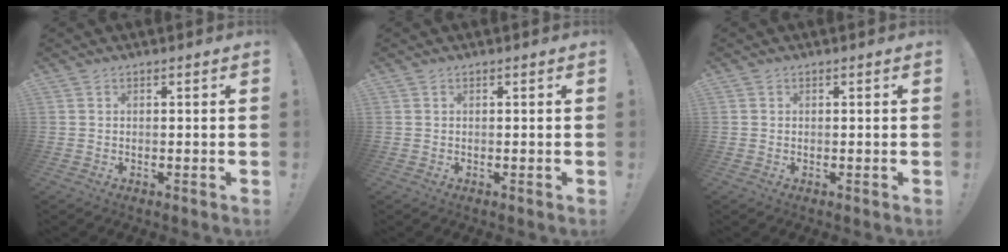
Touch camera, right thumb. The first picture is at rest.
{"total": 0.0}
{"total": 0.0}